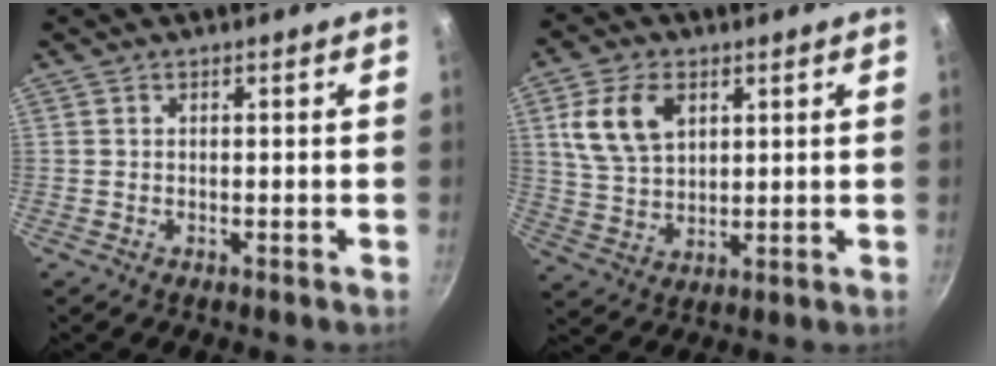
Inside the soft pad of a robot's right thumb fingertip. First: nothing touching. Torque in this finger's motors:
{"motor_torque": [-0.93, 1.12, 0.83, -0.44, 0.10]}